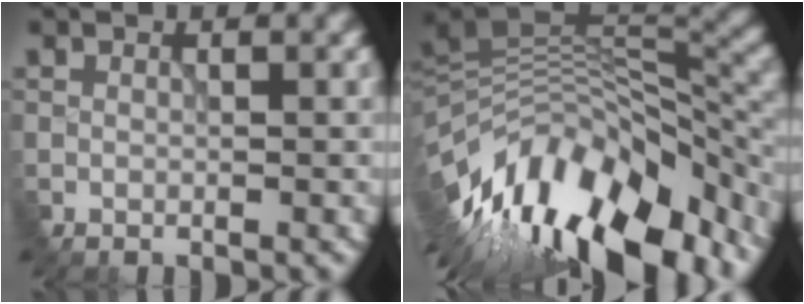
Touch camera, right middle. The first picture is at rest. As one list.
[{"total": 14.2, "force": [-7.3, 6.5, 10.3], "torque": [-0.191, 0.015, -0.118]}]